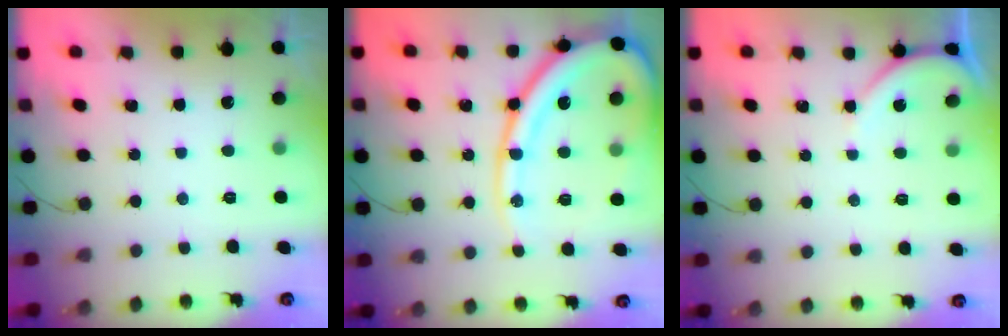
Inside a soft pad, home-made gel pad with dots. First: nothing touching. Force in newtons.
{"total": 21.2, "press": 21.1, "slide": 2.0}
{"total": 4.4, "press": 4.4, "slide": 0.6}